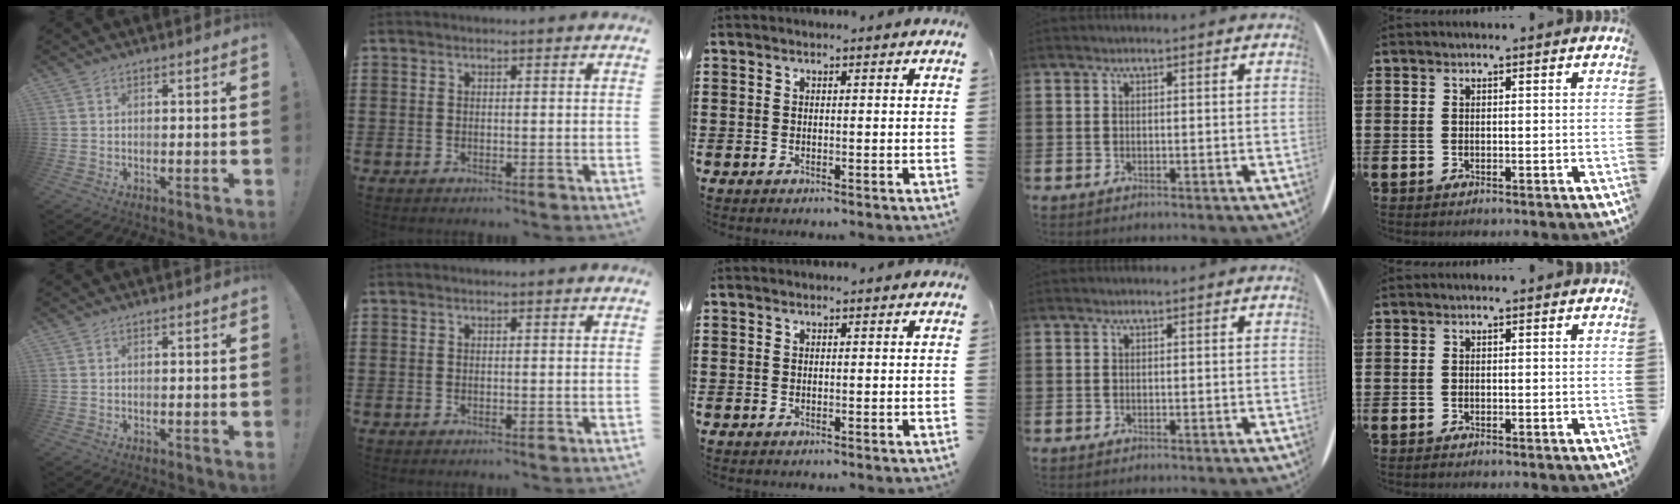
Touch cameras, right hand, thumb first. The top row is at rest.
{}